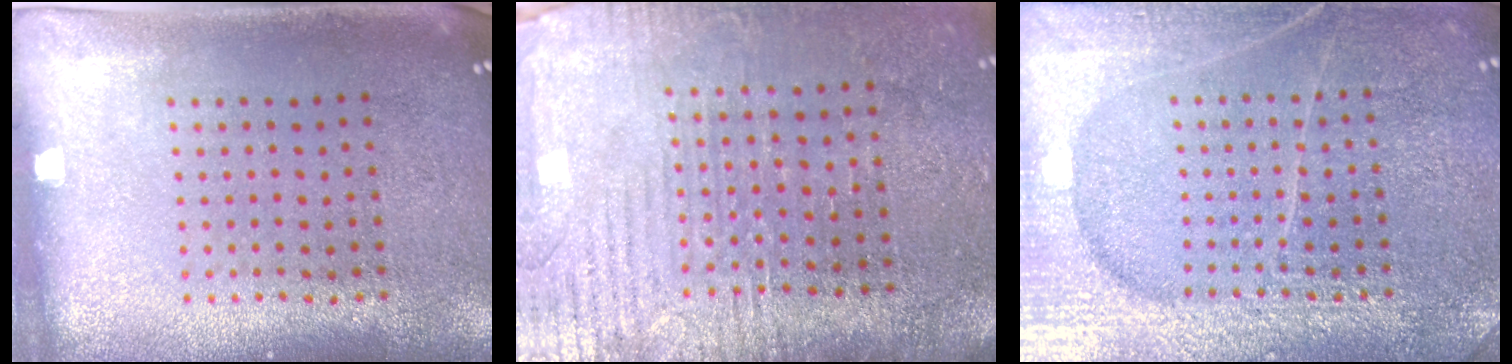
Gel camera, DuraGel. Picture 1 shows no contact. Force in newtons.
{"total": 3.7, "press": 3.4, "slide": 1.4}
{"total": 6.7, "press": 6.6, "slide": 0.9}